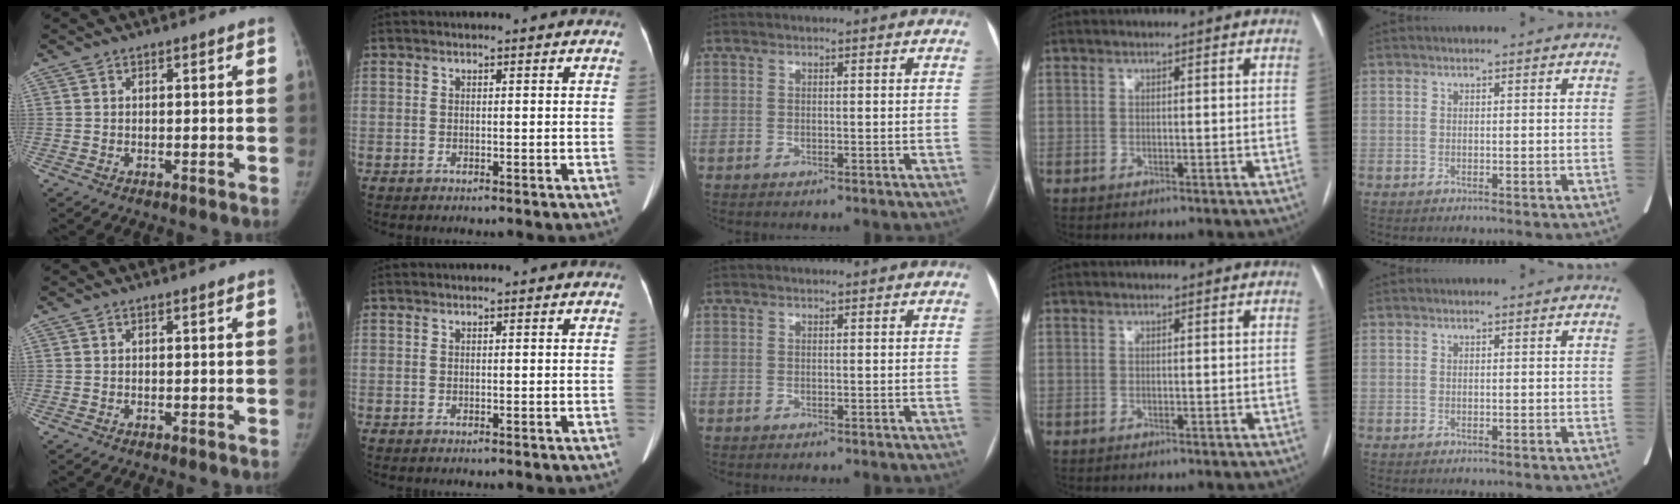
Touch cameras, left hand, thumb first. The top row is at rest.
{}